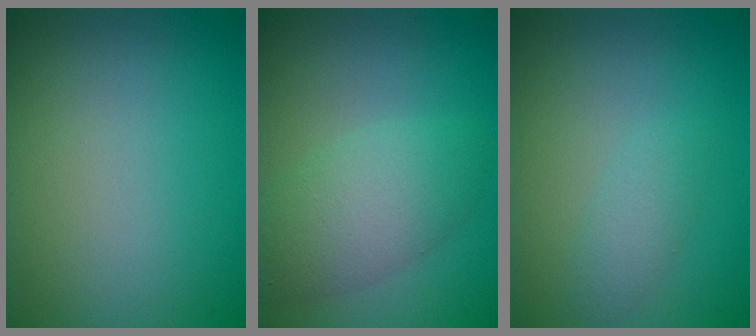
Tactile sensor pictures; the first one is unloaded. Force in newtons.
{"total": 4.5, "press": 4.5, "slide": 0.2}
{"total": 1.6, "press": 1.6, "slide": 0.1}